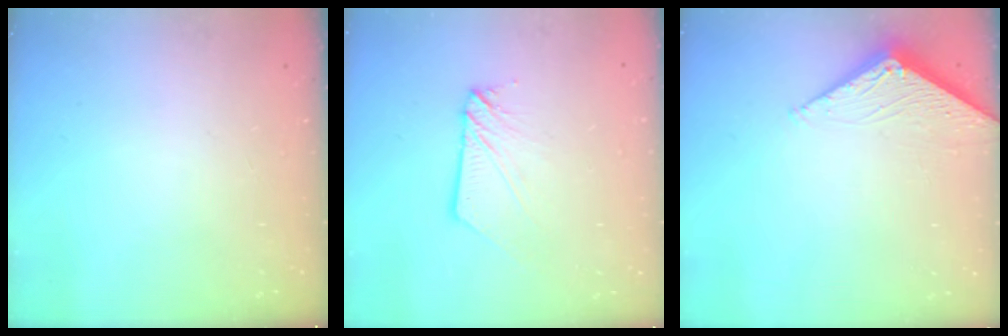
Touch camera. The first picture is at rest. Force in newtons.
{"total": 4.1, "press": 4.1, "slide": 0.4}
{"total": 2.8, "press": 2.8, "slide": 0.3}